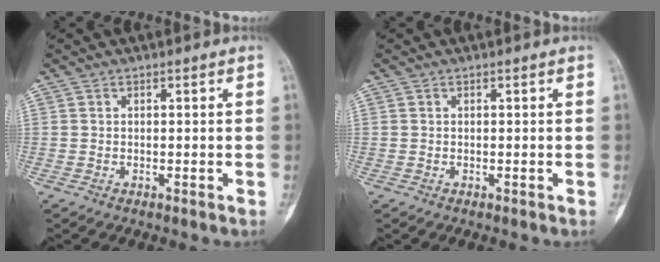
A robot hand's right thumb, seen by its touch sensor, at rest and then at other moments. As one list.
[{"total": 0.0}]